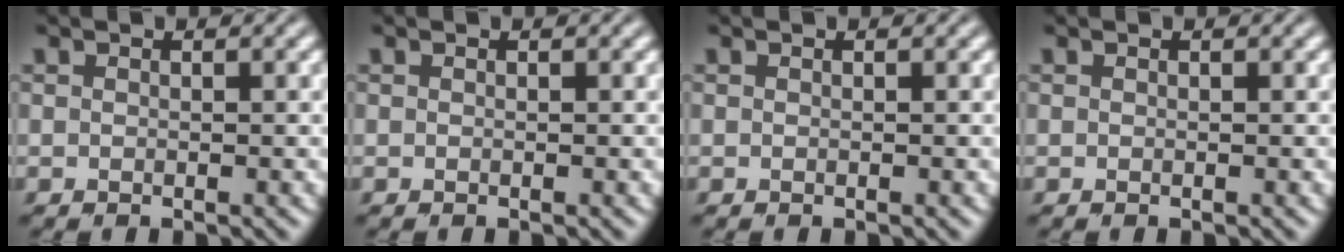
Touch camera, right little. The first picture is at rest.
{"total": 0.0}
{"total": 0.0}
{"total": 0.0}